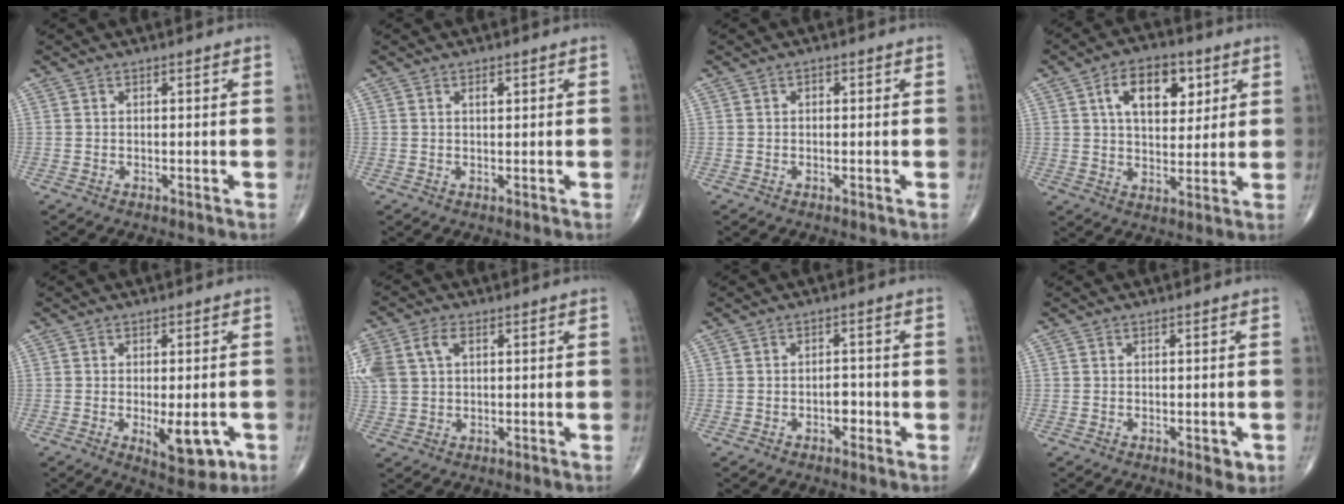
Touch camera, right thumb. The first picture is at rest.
{"total": 1.2, "force": [0.5, 0.6, 0.9], "torque": [-0.012, -0.001, 0.008]}
{"total": 0.7, "force": [0.1, 0.5, 0.4], "torque": [-0.001, 0.002, -0.001]}
{"total": 12.1, "force": [4.5, 7.1, 8.8], "torque": [-0.105, -0.009, 0.071]}
{"total": 7.8, "force": [-2.3, 3.2, 6.8], "torque": [-0.077, -0.012, -0.024]}
{"total": 12.8, "force": [4.0, 8.9, 8.3], "torque": [-0.233, 0.022, 0.081]}
{"total": 2.4, "force": [-0.9, 1.6, 1.6], "torque": [-0.005, 0.009, -0.017]}
{"total": 2.3, "force": [-0.8, 1.2, 1.8], "torque": [-0.010, -0.001, -0.009]}